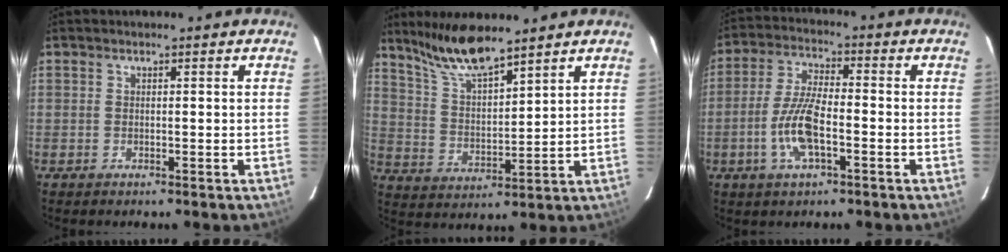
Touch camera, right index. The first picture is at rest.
{"total": 10.4, "force": [8.7, 1.4, 5.6], "torque": [-0.105, 0.005, 0.174]}
{"total": 9.5, "force": [-3.2, 2.9, 8.4], "torque": [-0.178, 0.002, -0.064]}